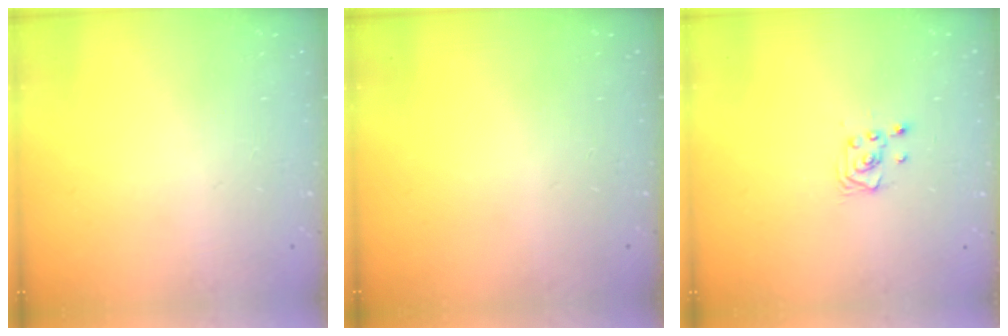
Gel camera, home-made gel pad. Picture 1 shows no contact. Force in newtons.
{"total": 0.0}
{"total": 2.2, "press": 2.2, "slide": 0.3}